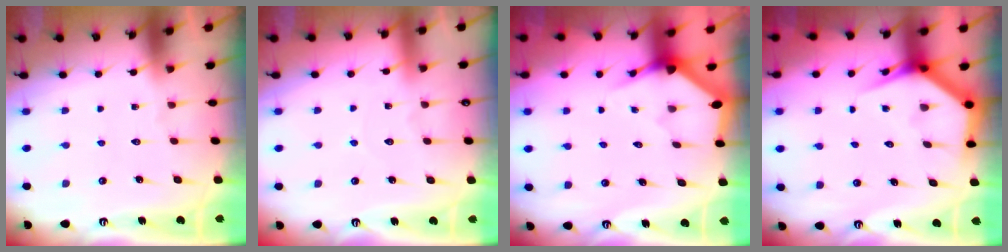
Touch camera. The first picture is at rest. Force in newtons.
{"total": 2.1, "press": 2.1, "slide": 0.2}
{"total": 3.4, "press": 3.4, "slide": 0.1}
{"total": 4.2, "press": 4.2, "slide": 0.4}